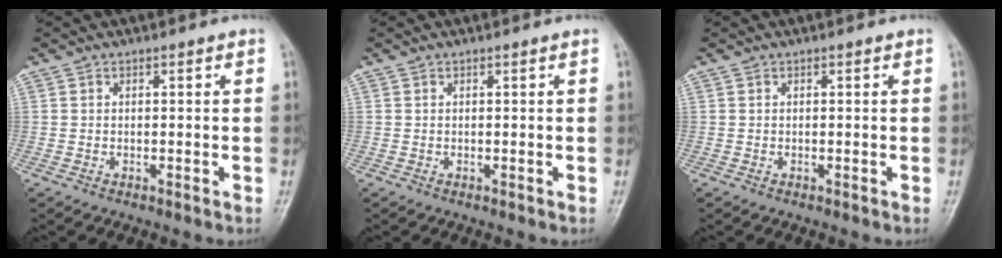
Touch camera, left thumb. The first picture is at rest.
{"total": 0.0}
{"total": 0.0}